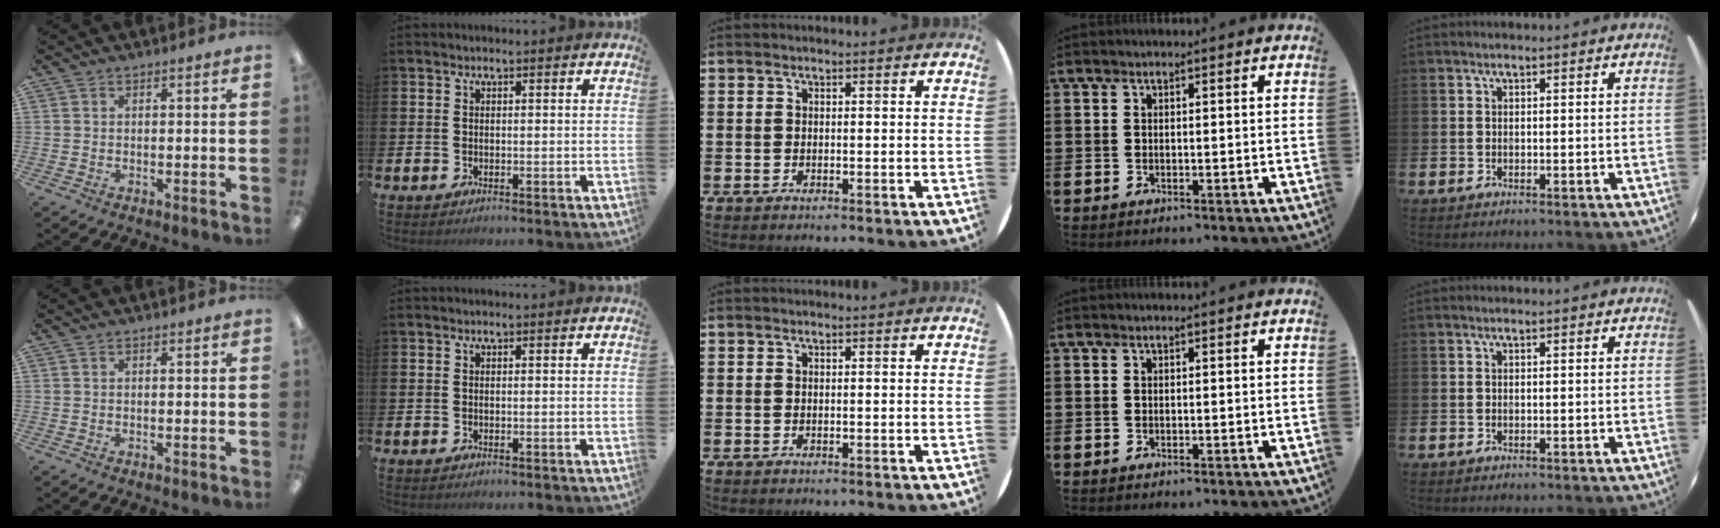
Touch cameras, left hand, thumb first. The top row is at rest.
{}